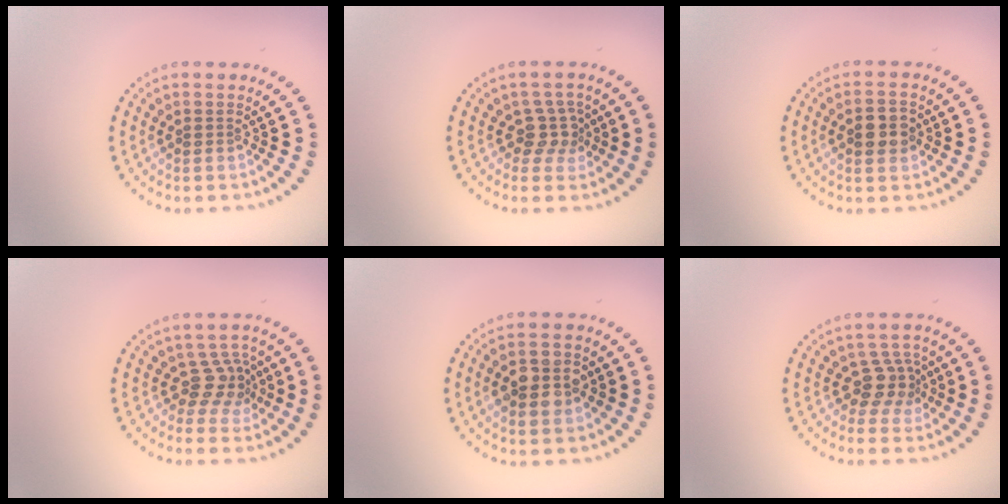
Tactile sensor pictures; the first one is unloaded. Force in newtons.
{"total": 2.5, "press": 2.0, "slide": 1.5}
{"total": 3.2, "press": 3.2, "slide": 0.2}
{"total": 3.0, "press": 2.2, "slide": 1.9}
{"total": 4.5, "press": 4.5, "slide": 0.1}
{"total": 2.9, "press": 2.3, "slide": 1.7}